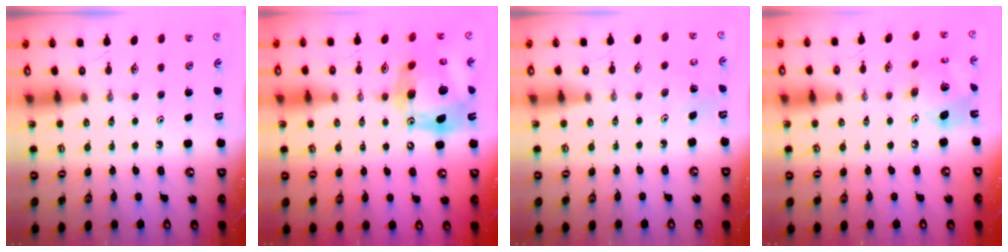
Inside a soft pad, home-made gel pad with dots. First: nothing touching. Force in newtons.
{"total": 19.6, "press": 19.4, "slide": 2.7}
{"total": 2.0, "press": 2.0, "slide": 0.2}
{"total": 14.6, "press": 14.5, "slide": 1.2}